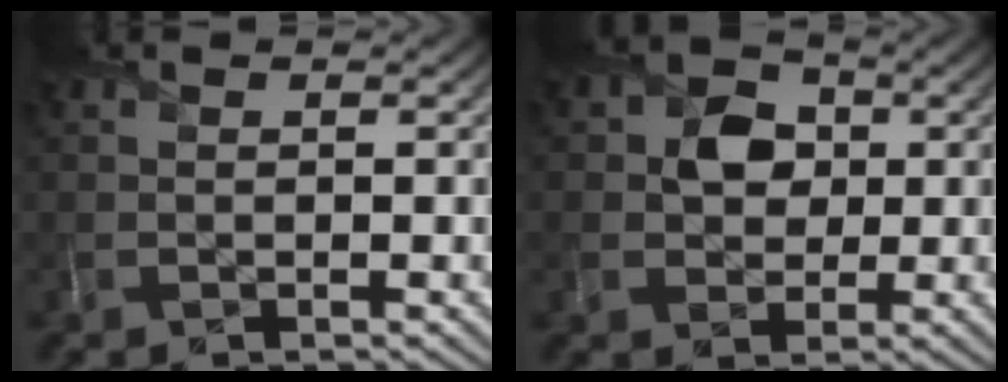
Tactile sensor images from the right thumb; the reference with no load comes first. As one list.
[{"total": 5.3, "force": [0.5, 4.5, 2.7], "torque": [-0.054, 0.007, -0.006]}]